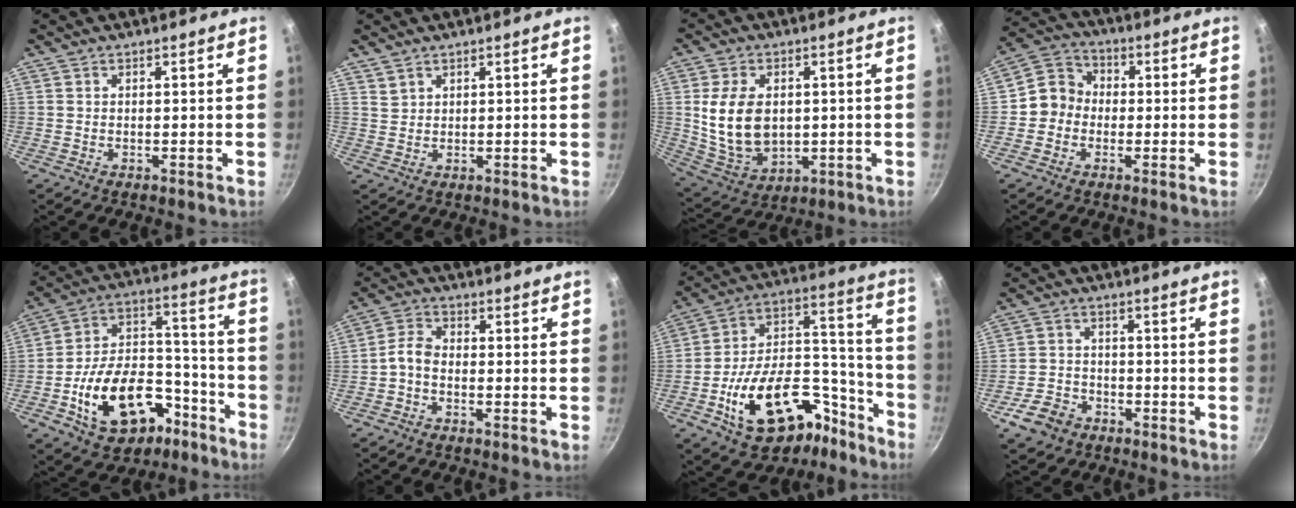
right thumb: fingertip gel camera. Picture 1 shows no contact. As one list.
[{"total": 1.7, "force": [1.4, 1.0, 0.4], "torque": [0.000, 0.000, 0.030]}, {"total": 13.7, "force": [0.8, 9.5, 9.8], "torque": [-0.166, -0.012, 0.032]}, {"total": 7.4, "force": [-0.7, 6.8, 2.9], "torque": [-0.019, 0.020, -0.036]}, {"total": 22.6, "force": [-10.2, 14.1, 14.4], "torque": [-0.196, 0.093, -0.145]}, {"total": 3.6, "force": [-1.5, 2.2, 2.4], "torque": [-0.055, 0.025, -0.040]}, {"total": 28.0, "force": [-14.4, 16.0, 17.9], "torque": [-0.224, 0.111, -0.215]}, {"total": 7.0, "force": [-3.9, 5.0, 2.8], "torque": [-0.045, 0.033, -0.074]}]